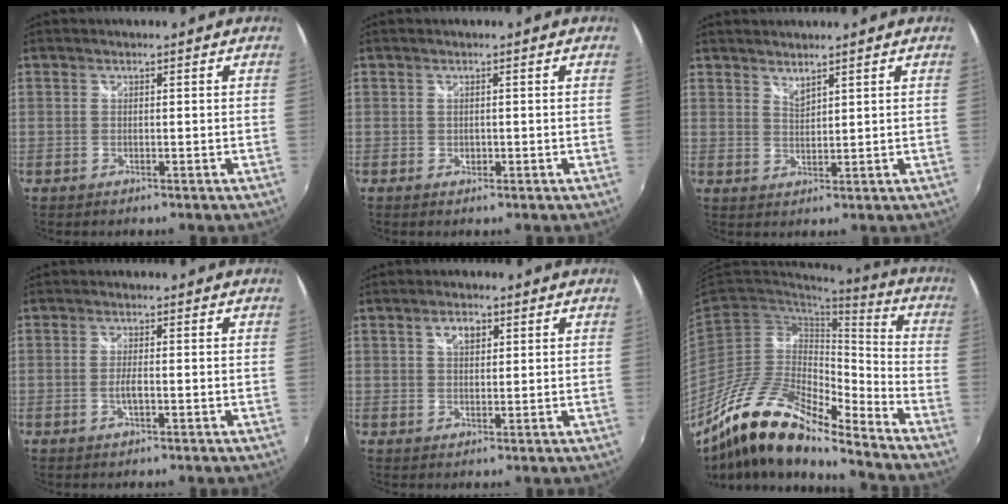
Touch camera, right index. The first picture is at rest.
{"total": 0.6, "force": [0.0, 0.5, 0.2], "torque": [-0.001, -0.001, 0.000]}
{"total": 2.2, "force": [2.1, 0.3, 0.7], "torque": [-0.010, 0.000, 0.036]}
{"total": 2.1, "force": [-0.6, 0.3, 2.0], "torque": [-0.040, -0.002, -0.011]}
{"total": 3.2, "force": [1.4, 1.9, 2.1], "torque": [-0.033, 0.007, 0.023]}
{"total": 18.4, "force": [-13.9, 4.7, 11.1], "torque": [-0.196, -0.009, -0.267]}